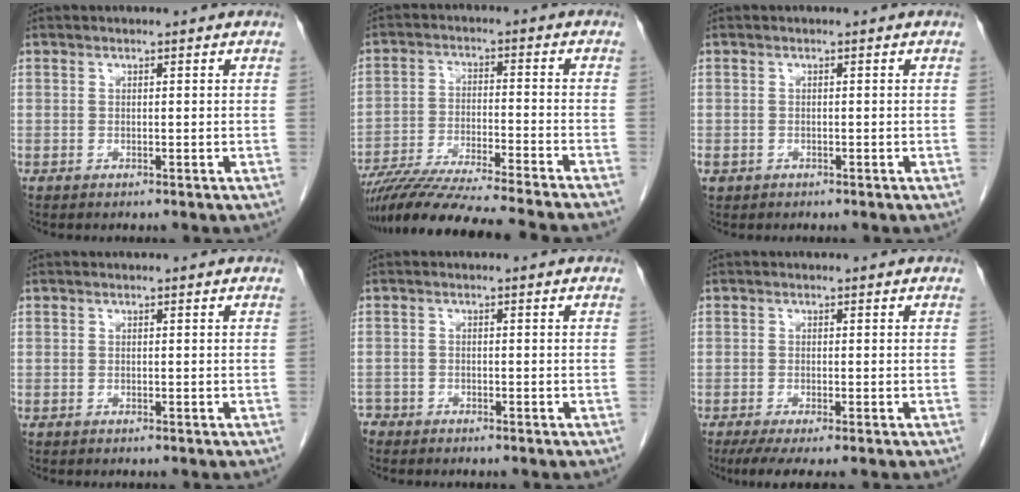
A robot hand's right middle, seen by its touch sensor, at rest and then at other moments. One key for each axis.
{"total": 19.6, "fx": -17.4, "fy": -0.9, "fz": 8.9, "tx": -0.142, "ty": -0.048, "tz": -0.271}
{"total": 1.4, "fx": -0.7, "fy": 1.1, "fz": 0.5, "tx": -0.013, "ty": 0.001, "tz": -0.007}
{"total": 0.0}
{"total": 2.4, "fx": -2.0, "fy": 1.2, "fz": 0.1, "tx": -0.005, "ty": 0.001, "tz": -0.038}
{"total": 4.5, "fx": -3.1, "fy": 0.5, "fz": 3.2, "tx": -0.050, "ty": -0.013, "tz": -0.050}